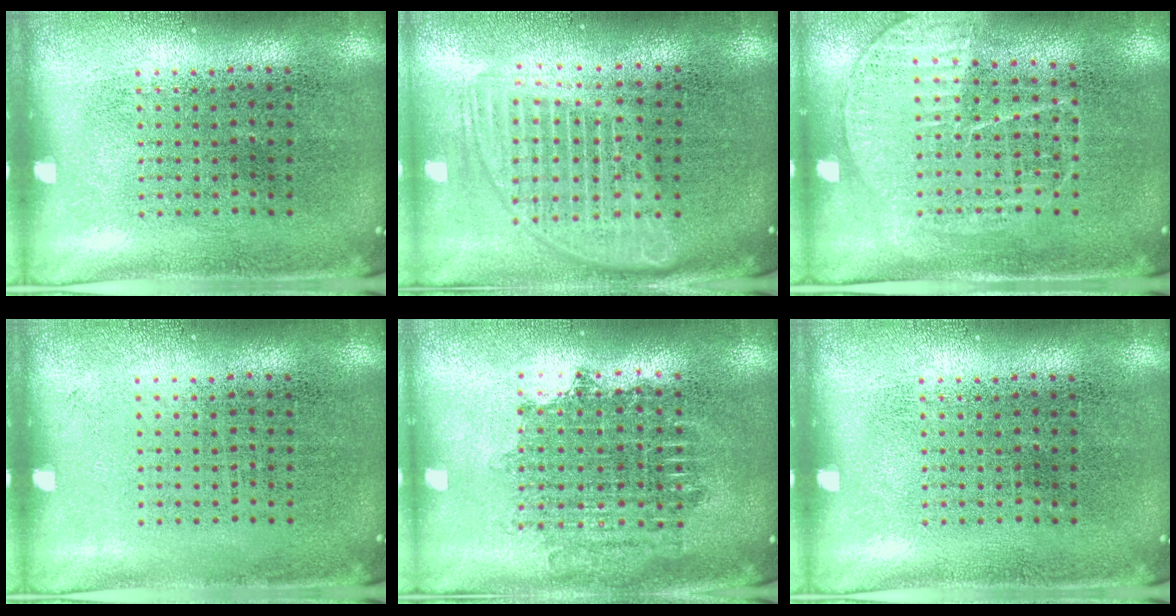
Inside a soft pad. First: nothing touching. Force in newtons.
{"total": 1.8, "press": 1.5, "slide": 0.9}
{"total": 1.3, "press": 1.3, "slide": 0.2}
{"total": 0.0}
{"total": 1.8, "press": 1.5, "slide": 1.0}
{"total": 0.0}